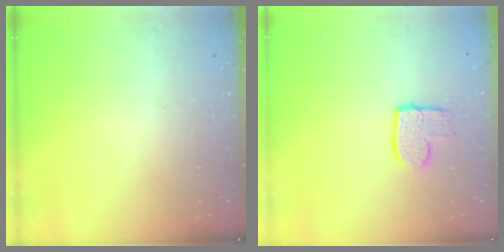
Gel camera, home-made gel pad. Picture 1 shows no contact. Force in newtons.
{"total": 9.7, "press": 9.6, "slide": 0.7}